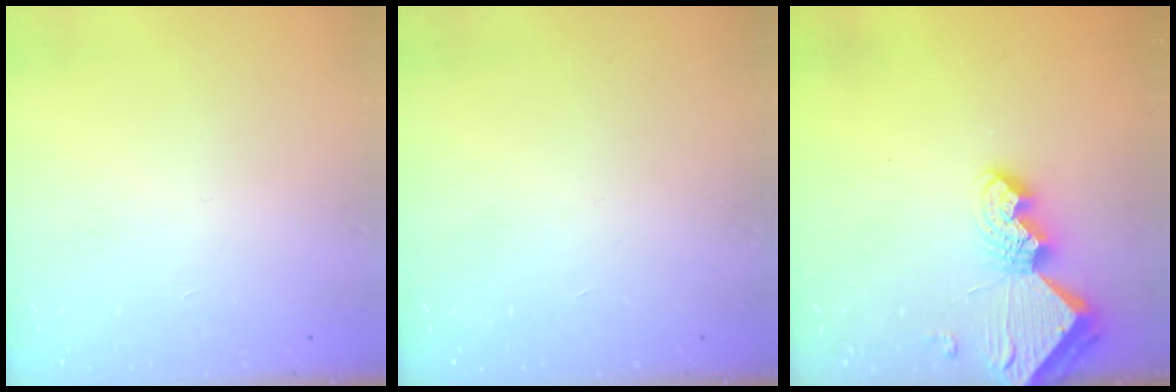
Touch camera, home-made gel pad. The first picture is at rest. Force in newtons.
{"total": 0.0}
{"total": 7.8, "press": 7.8, "slide": 0.8}